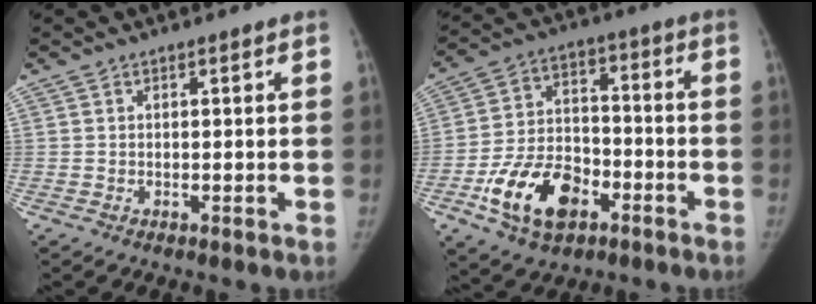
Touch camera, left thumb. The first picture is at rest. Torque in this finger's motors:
{"motor_torque": [-0.21, 0.41, 1.27, 0.80, 0.10]}